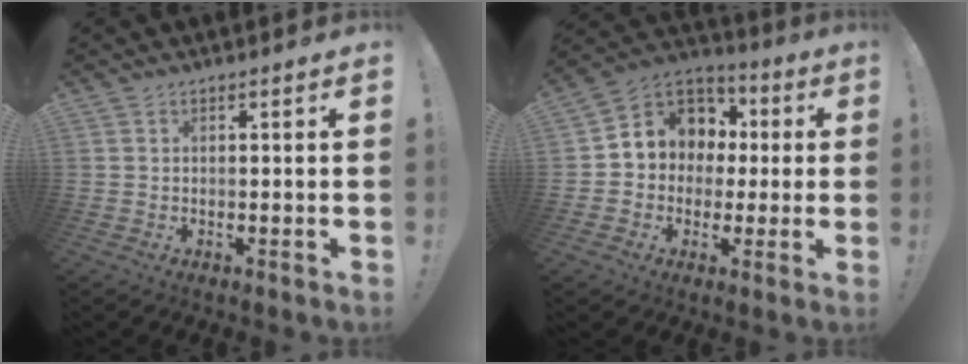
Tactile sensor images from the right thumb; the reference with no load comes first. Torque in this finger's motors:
{"motor_torque": [0.50, 0.24, 0.12, 0.48, 0.05]}